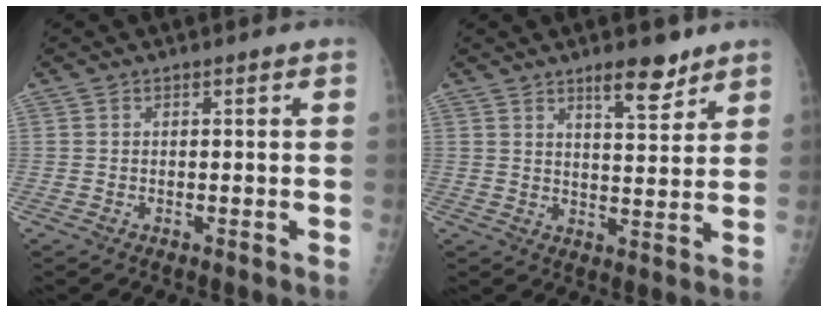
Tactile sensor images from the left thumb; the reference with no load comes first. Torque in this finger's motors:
{"motor_torque": [0.59, -0.17, 0.33, -0.06, 0.11]}